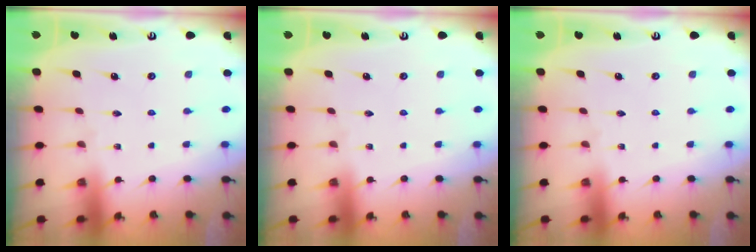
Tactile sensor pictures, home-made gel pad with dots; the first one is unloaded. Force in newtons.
{"total": 0.0}
{"total": 0.0}